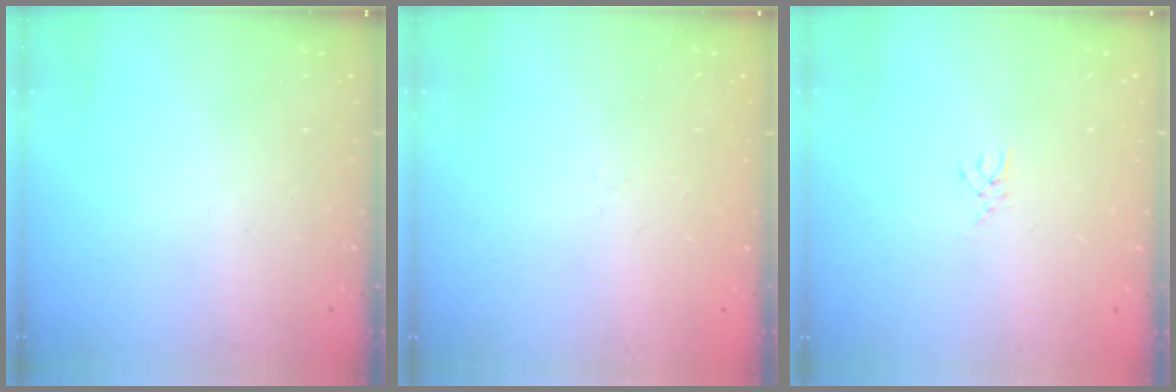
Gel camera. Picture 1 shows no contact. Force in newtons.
{"total": 0.9, "press": 0.9, "slide": 0.2}
{"total": 2.1, "press": 2.1, "slide": 0.3}